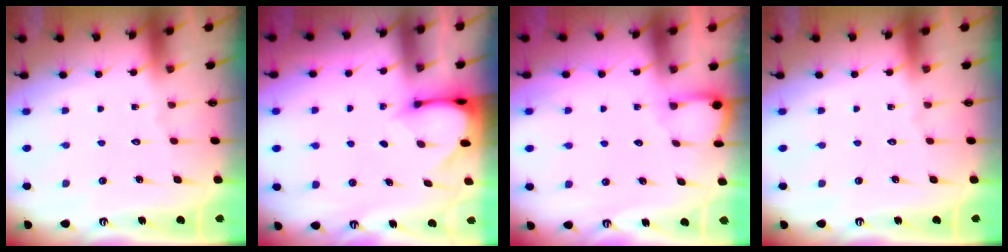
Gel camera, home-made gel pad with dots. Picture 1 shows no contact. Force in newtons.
{"total": 2.9, "press": 2.9, "slide": 0.3}
{"total": 2.7, "press": 2.7, "slide": 0.2}
{"total": 0.0}